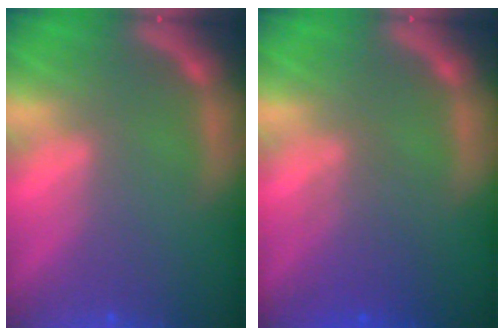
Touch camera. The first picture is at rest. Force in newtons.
{"total": 3.0}